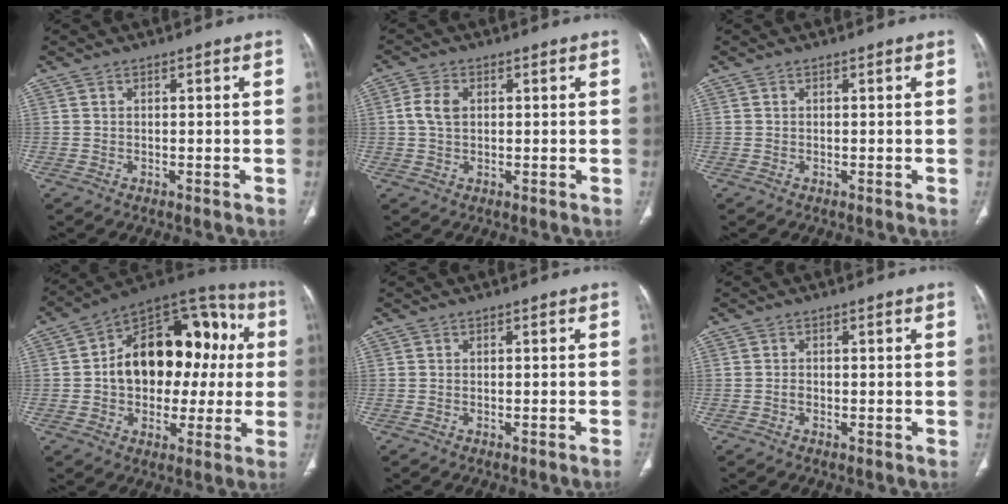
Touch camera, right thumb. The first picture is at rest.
{"total": 4.2, "force": [0.7, 2.8, 3.1], "torque": [-0.070, 0.006, 0.012]}
{"total": 0.0}
{"total": 22.6, "force": [1.4, 14.8, 17.1], "torque": [-0.209, 0.045, 0.019]}
{"total": 0.8, "force": [-0.6, -0.2, 0.5], "torque": [-0.015, 0.011, -0.007]}
{"total": 0.8, "force": [-0.3, 0.5, 0.5], "torque": [-0.007, 0.001, -0.009]}